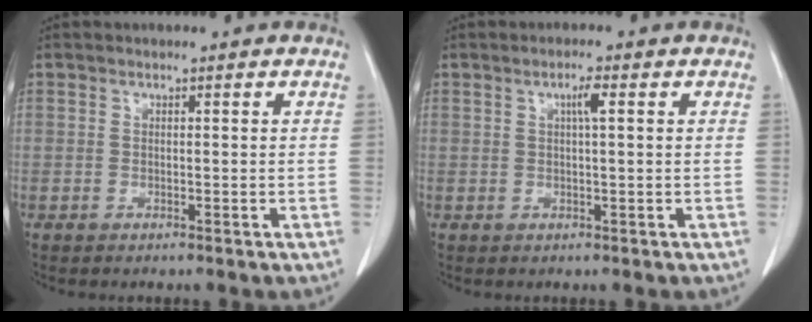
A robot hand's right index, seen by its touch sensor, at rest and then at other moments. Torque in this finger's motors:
{"motor_torque": [0.44, 0.01, 0.24, 0.06]}